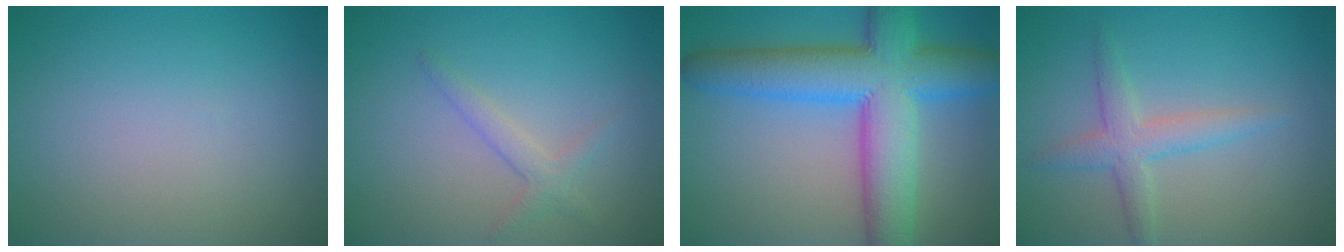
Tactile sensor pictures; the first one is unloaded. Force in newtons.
{"total": 1.8, "press": 1.8, "slide": 0.1}
{"total": 10.8, "press": 10.8, "slide": 0.1}
{"total": 2.8, "press": 2.8, "slide": 0.1}